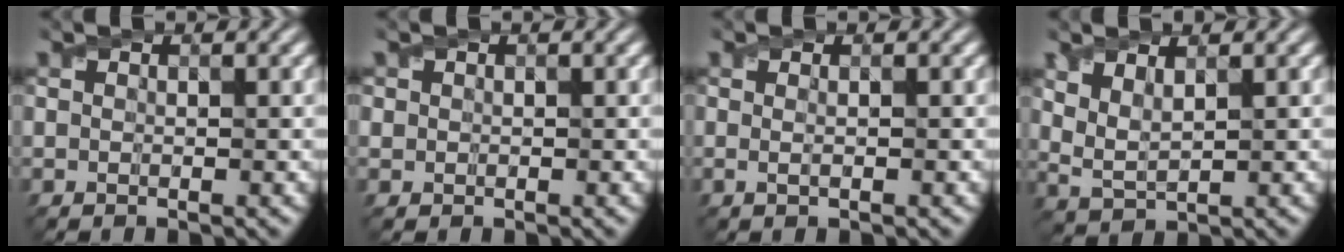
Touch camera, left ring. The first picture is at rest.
{"total": 0.7, "force": [0.1, 0.7, 0.0], "torque": [0.003, -0.002, 0.004]}
{"total": 1.1, "force": [0.2, 0.3, 1.0], "torque": [-0.014, -0.007, -0.001]}
{"total": 2.8, "force": [1.8, 1.1, 1.8], "torque": [-0.044, -0.007, 0.042]}